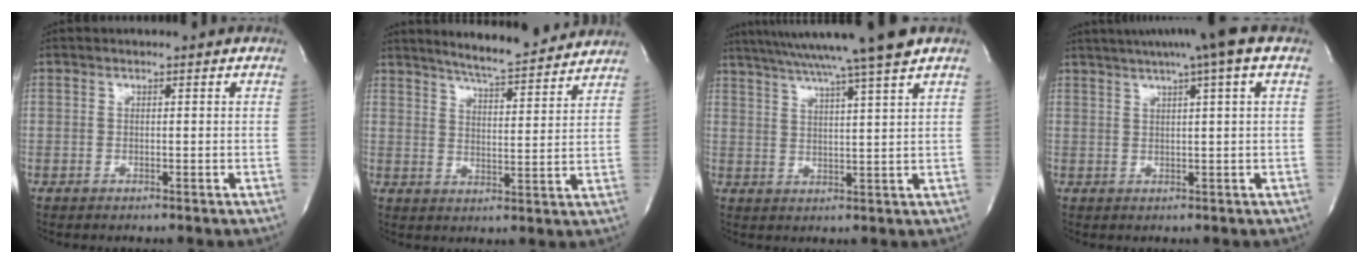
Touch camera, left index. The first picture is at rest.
{"total": 12.5, "force": [11.6, 0.6, 4.5], "torque": [-0.073, -0.004, 0.158]}
{"total": 15.4, "force": [12.7, -1.7, 8.6], "torque": [-0.150, 0.003, 0.181]}
{"total": 9.2, "force": [6.2, -0.7, 6.8], "torque": [-0.113, 0.024, 0.080]}